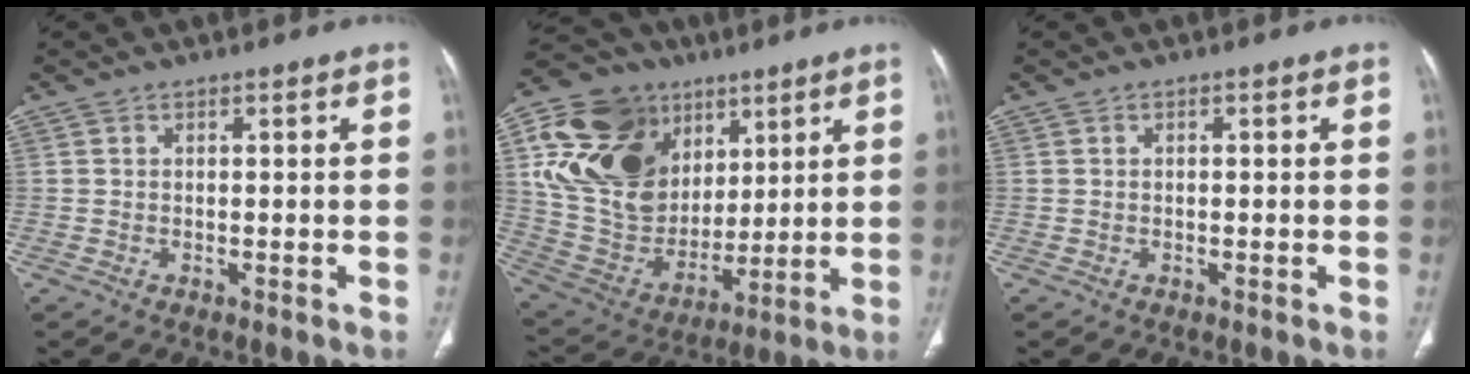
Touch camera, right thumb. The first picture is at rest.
{"total": 26.0, "force": [9.4, 19.1, 15.0], "torque": [-0.262, -0.002, 0.183]}
{"total": 0.0}